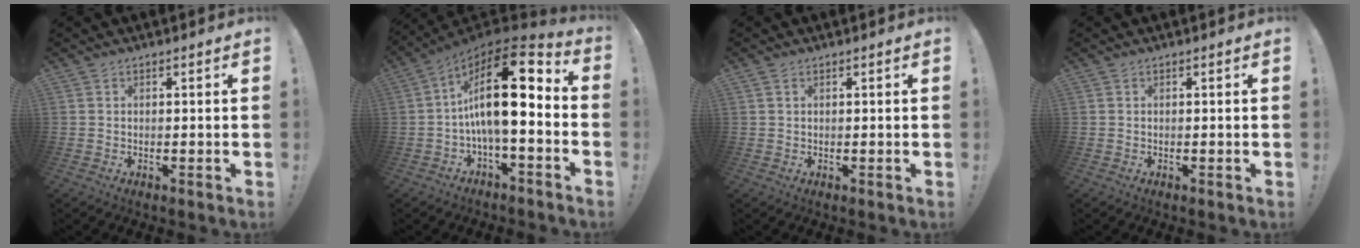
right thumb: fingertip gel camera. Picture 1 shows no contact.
{"total": 20.2, "force": [2.6, 7.5, 18.5], "torque": [-0.320, -0.011, 0.041]}
{"total": 0.5, "force": [0.4, 0.3, 0.3], "torque": [-0.006, 0.001, 0.007]}
{"total": 0.0}